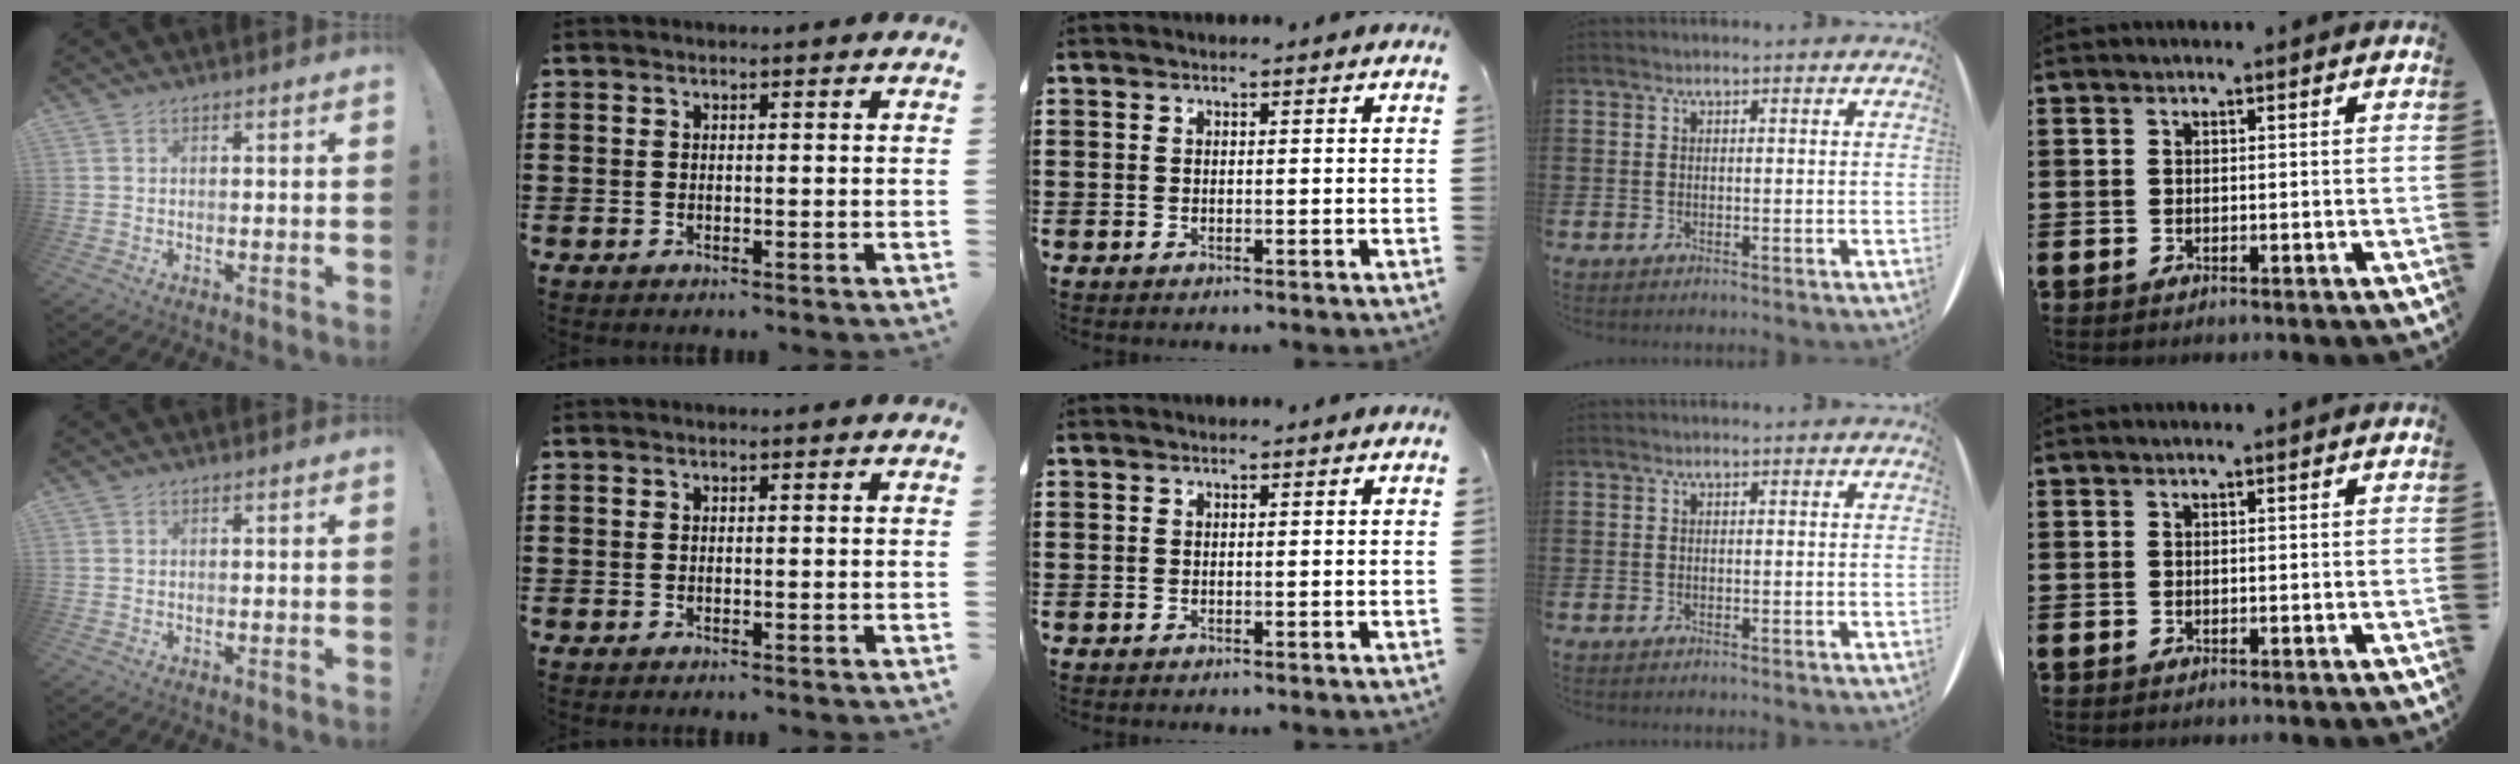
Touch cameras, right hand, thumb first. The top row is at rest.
{}